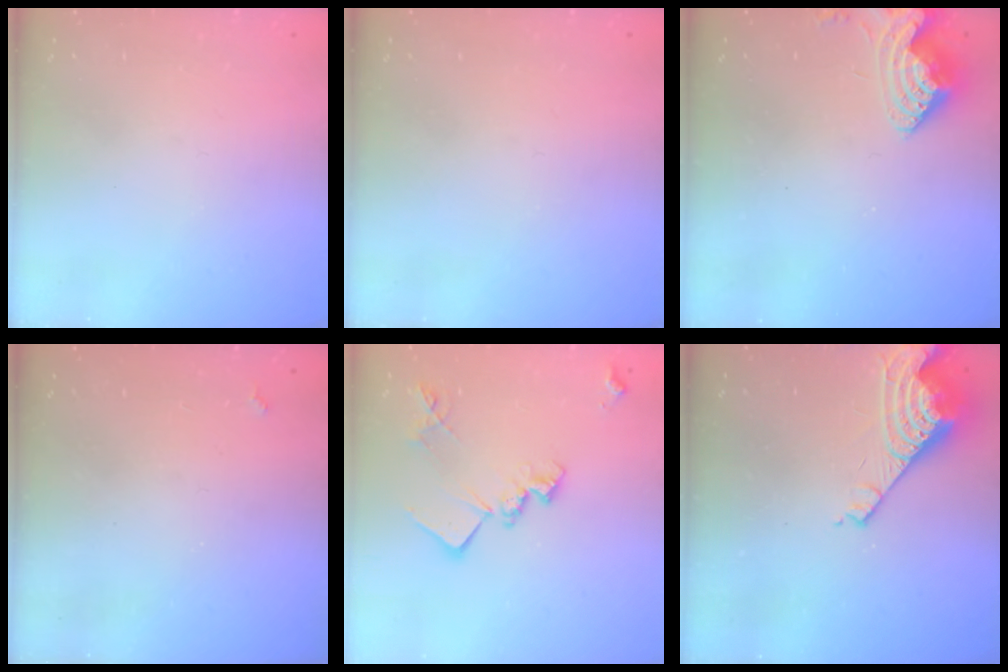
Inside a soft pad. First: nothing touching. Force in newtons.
{"total": 0.0}
{"total": 8.9, "press": 8.8, "slide": 0.8}
{"total": 1.7, "press": 1.7, "slide": 0.4}
{"total": 16.1, "press": 16.1, "slide": 1.0}
{"total": 8.0, "press": 8.0, "slide": 0.7}